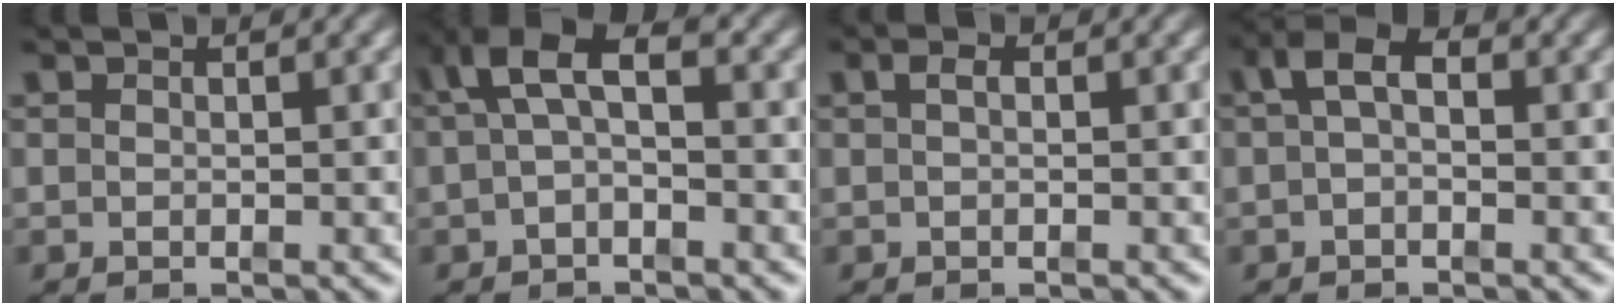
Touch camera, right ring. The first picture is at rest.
{"total": 5.8, "force": [1.6, 3.3, 4.6], "torque": [-0.073, 0.012, 0.014]}
{"total": 0.9, "force": [0.2, 0.1, 0.9], "torque": [-0.012, 0.005, 0.003]}
{"total": 4.2, "force": [1.4, 2.2, 3.3], "torque": [-0.046, 0.015, 0.011]}